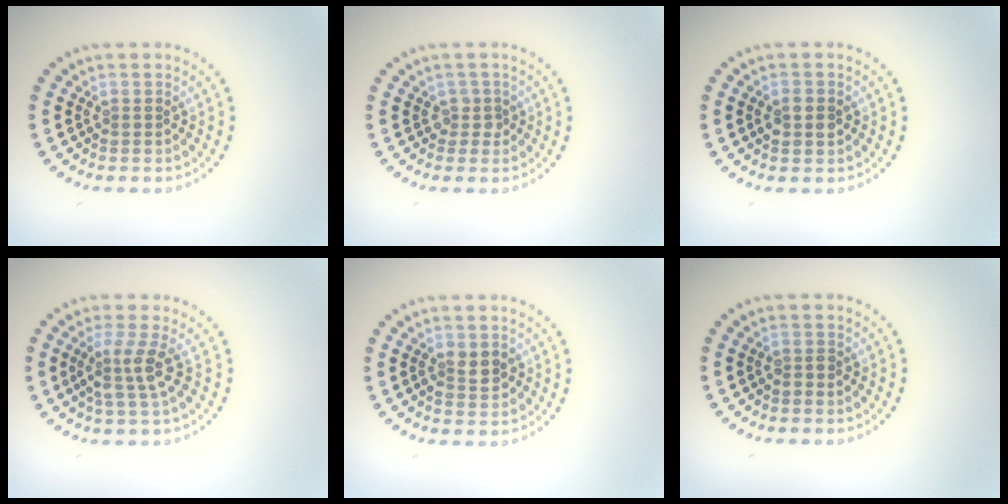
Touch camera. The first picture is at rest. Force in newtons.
{"total": 1.2, "press": 1.1, "slide": 0.6}
{"total": 2.5, "press": 2.5, "slide": 0.1}
{"total": 2.8, "press": 2.1, "slide": 1.8}
{"total": 2.1, "press": 2.1, "slide": 0.2}
{"total": 0.9, "press": 0.9, "slide": 0.2}